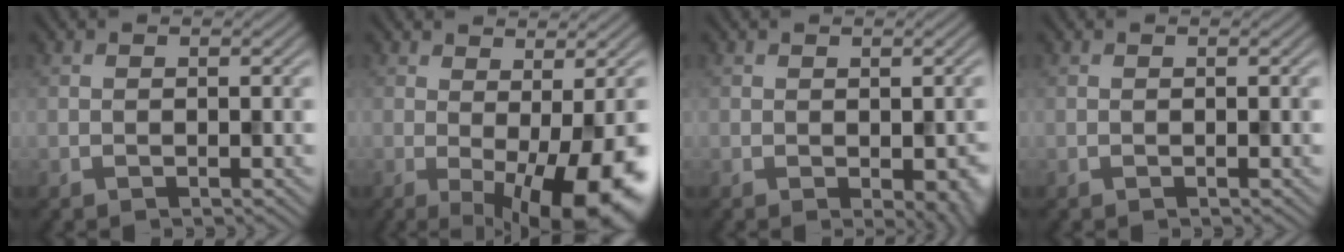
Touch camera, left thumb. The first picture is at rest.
{"total": 10.1, "force": [-2.4, 2.8, 9.4], "torque": [-0.125, -0.016, -0.022]}
{"total": 4.1, "force": [-1.4, 2.2, 3.2], "torque": [-0.041, -0.018, 0.000]}
{"total": 0.0}